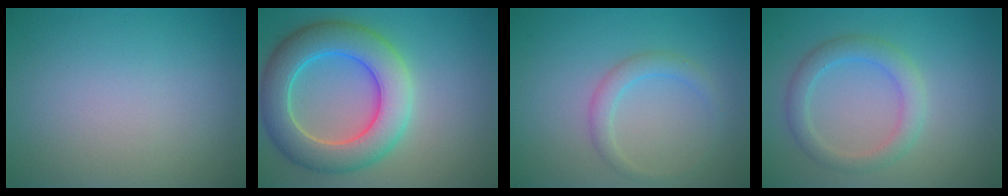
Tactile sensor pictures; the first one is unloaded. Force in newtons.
{"total": 8.3, "press": 8.3, "slide": 0.5}
{"total": 2.0, "press": 2.0, "slide": 0.2}
{"total": 3.0, "press": 3.0, "slide": 0.1}